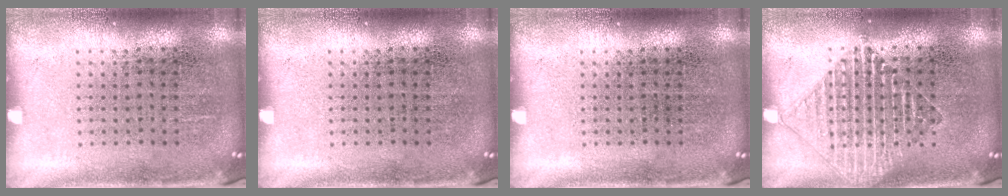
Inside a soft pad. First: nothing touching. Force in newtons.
{"total": 0.0}
{"total": 0.0}
{"total": 1.5, "press": 1.5, "slide": 0.2}